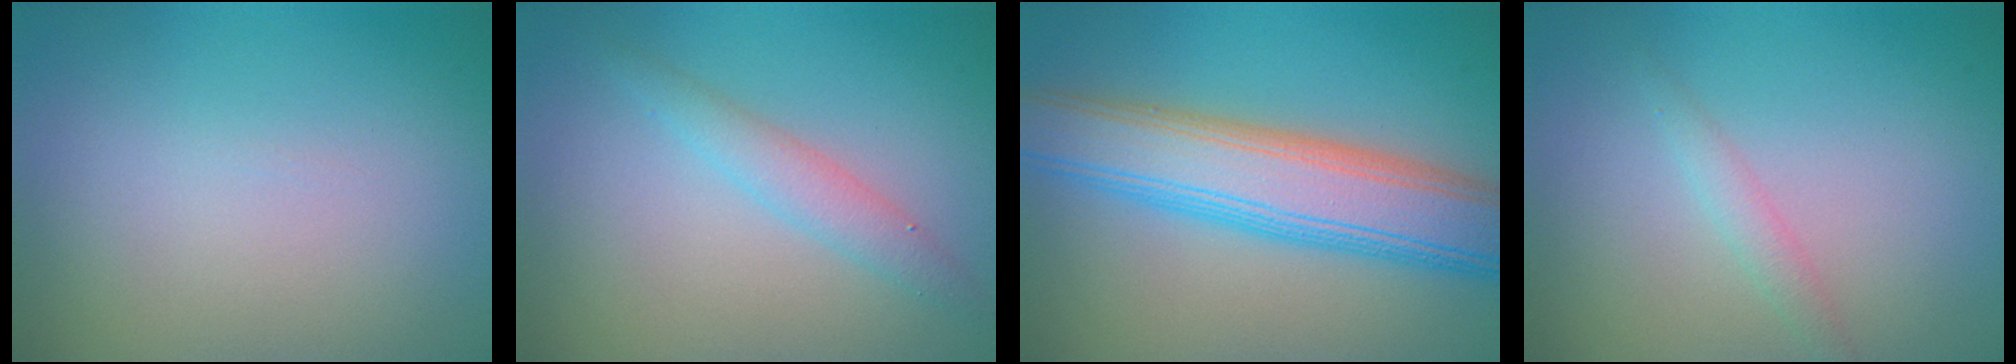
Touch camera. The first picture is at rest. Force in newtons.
{"total": 2.2, "press": 2.2, "slide": 0.0}
{"total": 8.6, "press": 8.6, "slide": 0.1}
{"total": 1.3, "press": 1.3, "slide": 0.0}